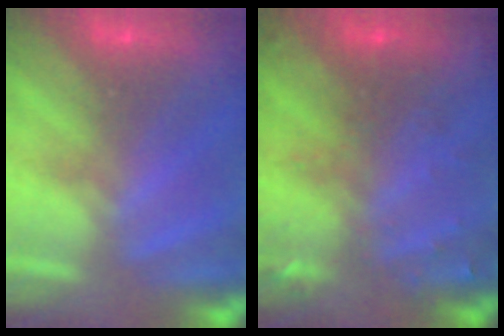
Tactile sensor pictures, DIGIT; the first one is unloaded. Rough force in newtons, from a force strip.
{"total": 2.9}